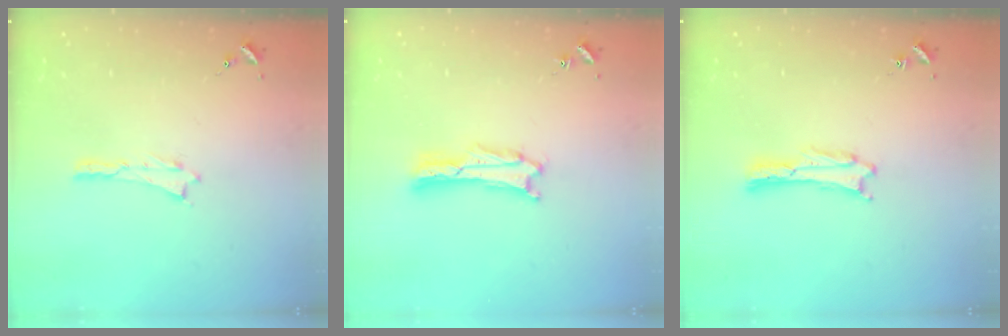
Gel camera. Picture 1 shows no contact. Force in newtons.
{"total": 1.7, "press": 1.7, "slide": 0.3}
{"total": 1.1, "press": 1.1, "slide": 0.0}